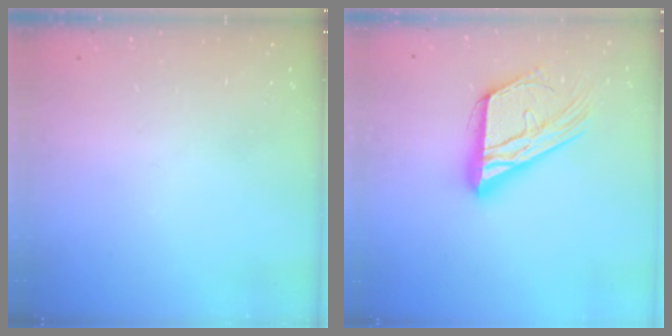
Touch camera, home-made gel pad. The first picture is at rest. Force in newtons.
{"total": 18.7, "press": 18.6, "slide": 1.8}